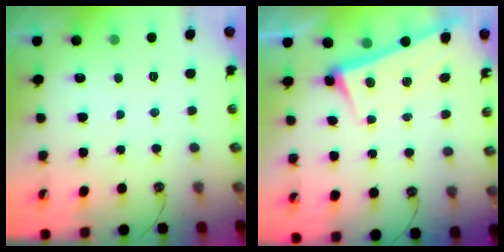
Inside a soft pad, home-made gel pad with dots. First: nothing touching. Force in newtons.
{"total": 2.5, "press": 2.4, "slide": 0.9}